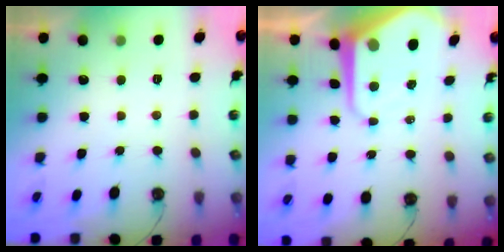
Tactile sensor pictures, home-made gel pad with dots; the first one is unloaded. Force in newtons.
{"total": 11.4, "press": 11.3, "slide": 1.1}